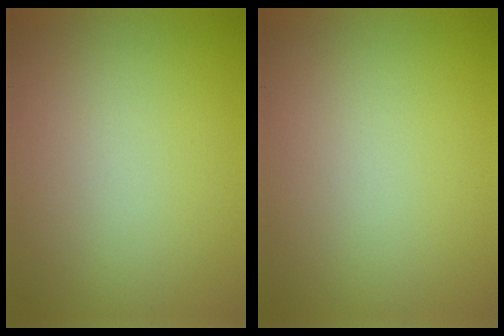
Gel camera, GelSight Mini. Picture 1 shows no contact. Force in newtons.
{"total": 0.0}